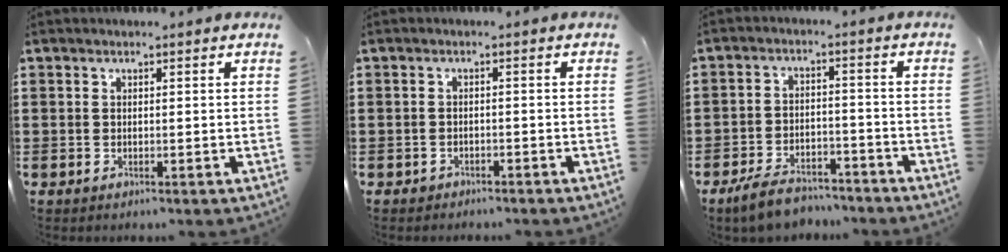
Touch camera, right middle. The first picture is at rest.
{"total": 1.3, "force": [-1.2, 0.5, -0.1], "torque": [-0.002, 0.004, -0.028]}
{"total": 5.7, "force": [-5.1, 1.7, 1.9], "torque": [-0.041, 0.008, -0.100]}